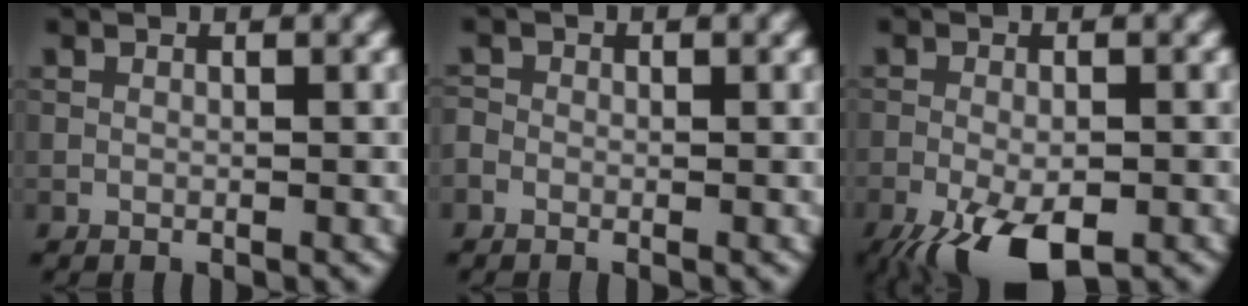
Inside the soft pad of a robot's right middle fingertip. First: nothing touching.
{"total": 0.9, "force": [-0.4, 0.8, 0.2], "torque": [-0.006, -0.003, -0.010]}
{"total": 8.0, "force": [-4.7, 3.0, 5.8], "torque": [-0.106, -0.018, -0.079]}